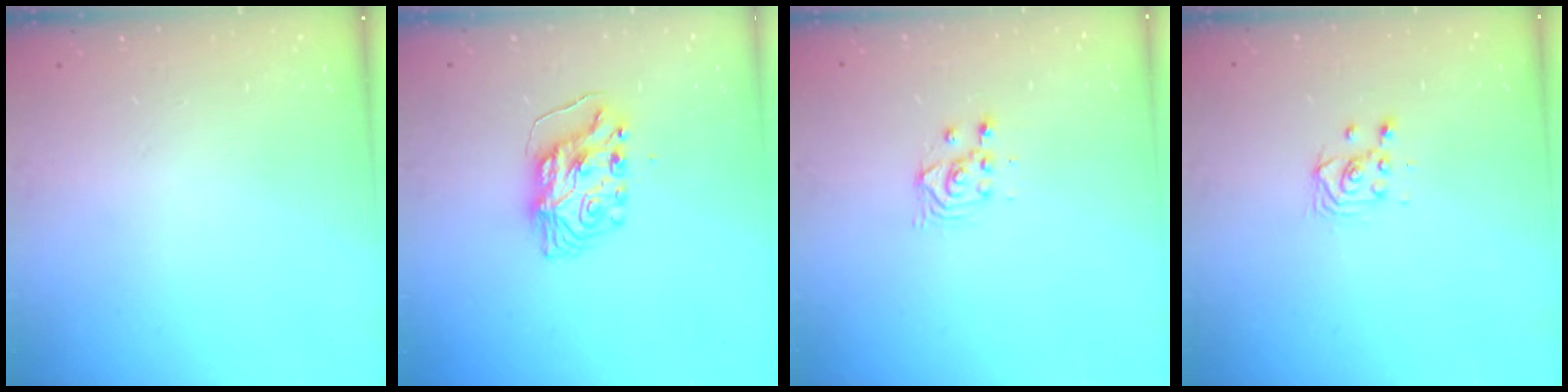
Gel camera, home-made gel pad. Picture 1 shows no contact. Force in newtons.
{"total": 9.3, "press": 9.3, "slide": 0.9}
{"total": 2.9, "press": 2.9, "slide": 0.1}
{"total": 3.2, "press": 3.2, "slide": 0.6}